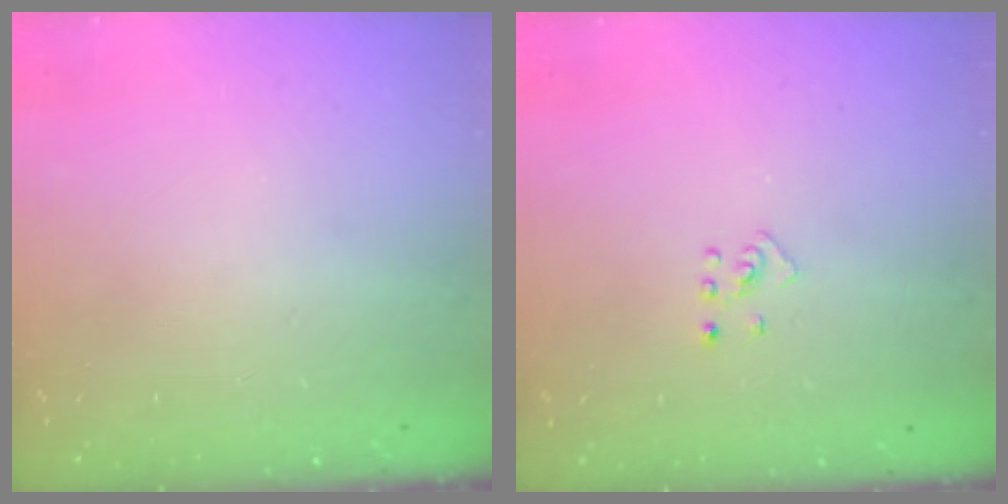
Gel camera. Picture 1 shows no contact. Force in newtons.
{"total": 2.7, "press": 2.7, "slide": 0.5}